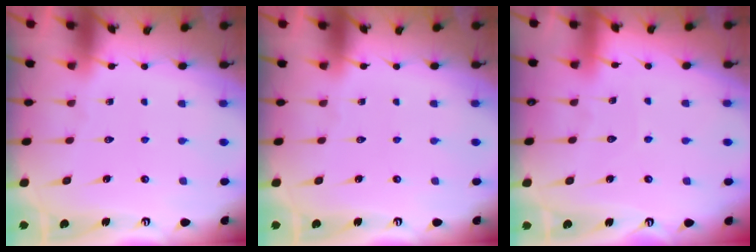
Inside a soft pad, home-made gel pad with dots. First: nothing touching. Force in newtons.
{"total": 0.0}
{"total": 3.8, "press": 3.8, "slide": 0.4}